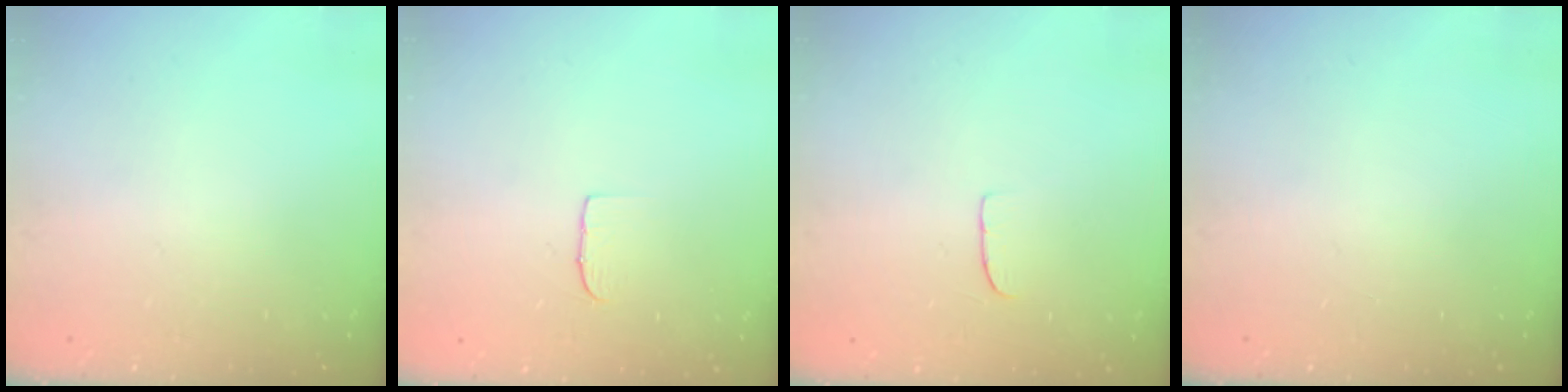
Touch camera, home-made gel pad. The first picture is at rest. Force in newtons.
{"total": 4.3, "press": 4.3, "slide": 0.3}
{"total": 5.4, "press": 5.4, "slide": 0.4}
{"total": 0.0}